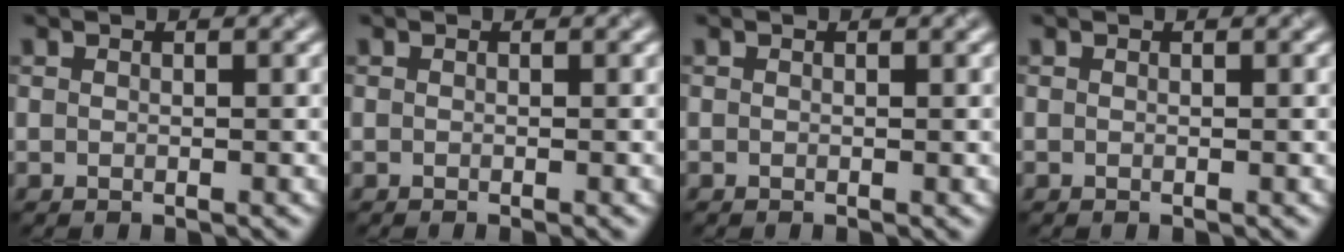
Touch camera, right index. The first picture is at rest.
{"total": 0.6, "force": [-0.3, 0.2, 0.5], "torque": [-0.003, -0.005, -0.006]}
{"total": 0.0}
{"total": 0.0}